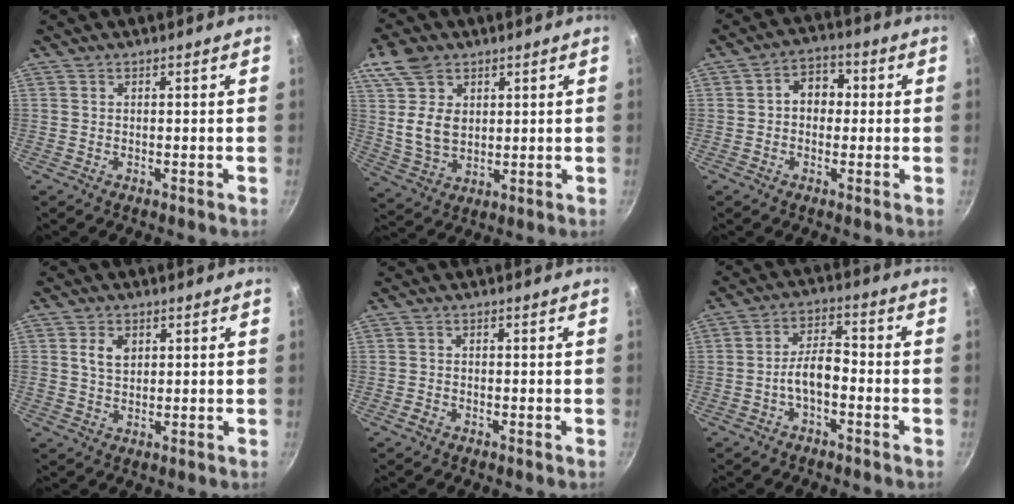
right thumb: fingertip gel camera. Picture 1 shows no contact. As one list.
[{"total": 10.6, "force": [3.8, 7.5, 6.4], "torque": [-0.100, -0.021, 0.077]}, {"total": 6.1, "force": [0.2, 4.8, 3.7], "torque": [-0.019, 0.016, -0.009]}, {"total": 4.4, "force": [1.3, 3.1, 2.8], "torque": [-0.036, -0.003, 0.023]}, {"total": 1.4, "force": [-0.9, 0.9, 0.5], "torque": [-0.013, 0.009, -0.019]}, {"total": 6.1, "force": [-2.4, 2.9, 4.9], "torque": [-0.080, 0.038, -0.045]}]